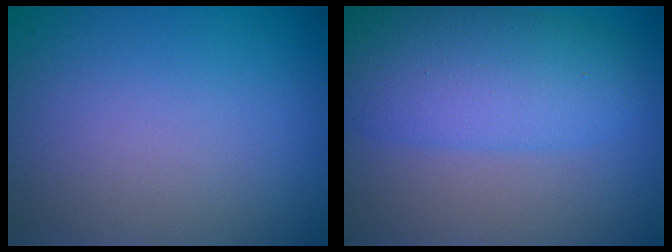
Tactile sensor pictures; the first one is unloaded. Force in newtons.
{"total": 6.9, "press": 6.9, "slide": 0.2}